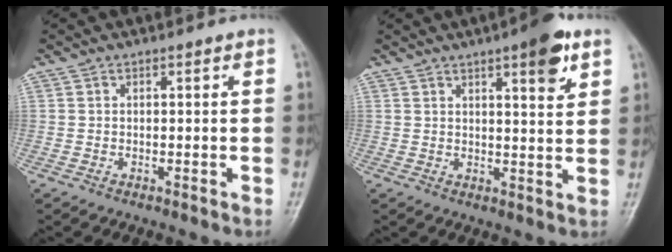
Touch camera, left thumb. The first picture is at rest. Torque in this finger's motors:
{"motor_torque": [1.41, 0.92, 0.76, -0.94, 0.03]}